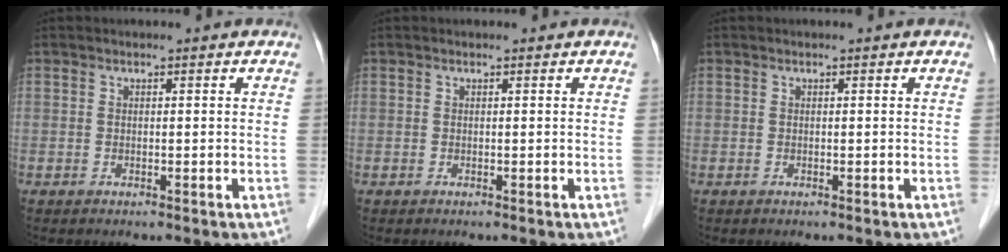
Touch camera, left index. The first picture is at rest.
{"total": 0.0}
{"total": 0.0}